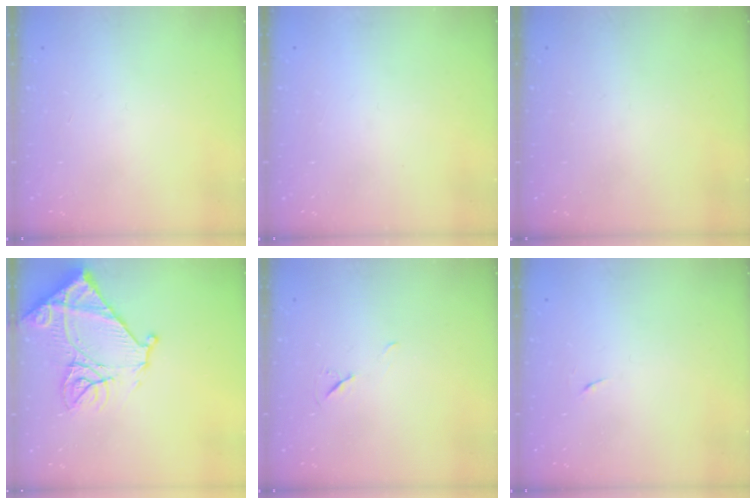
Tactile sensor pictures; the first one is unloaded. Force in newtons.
{"total": 1.5, "press": 1.5, "slide": 0.1}
{"total": 0.0}
{"total": 17.7, "press": 17.6, "slide": 1.9}
{"total": 4.9, "press": 4.4, "slide": 2.2}
{"total": 3.8, "press": 3.7, "slide": 0.8}